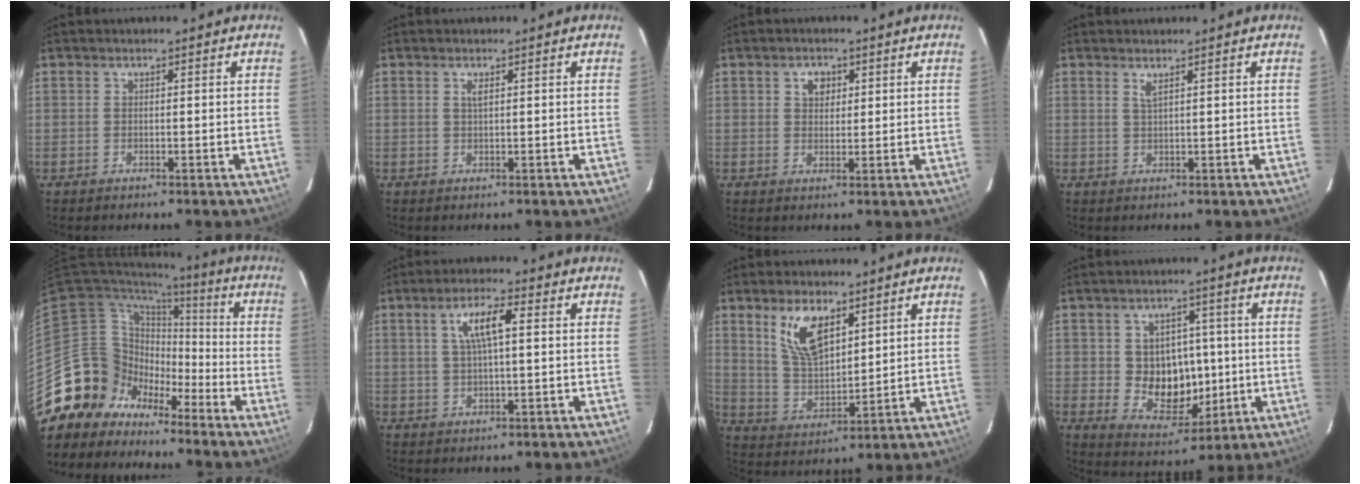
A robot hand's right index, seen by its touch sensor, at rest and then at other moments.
{"total": 0.9, "force": [0.4, 0.1, 0.8], "torque": [-0.018, 0.002, 0.008]}
{"total": 3.3, "force": [1.3, 2.5, 1.6], "torque": [-0.021, 0.009, 0.024]}
{"total": 1.4, "force": [0.9, -0.1, 1.0], "torque": [-0.020, -0.002, 0.016]}
{"total": 12.8, "force": [-8.6, 9.5, 0.6], "torque": [-0.037, 0.050, -0.162]}
{"total": 6.3, "force": [1.6, 1.2, 5.9], "torque": [-0.112, 0.008, 0.033]}
{"total": 10.2, "force": [5.6, 4.8, 7.1], "torque": [-0.136, 0.006, 0.120]}
{"total": 10.4, "force": [-0.3, 8.8, 5.6], "torque": [-0.108, 0.000, 0.018]}